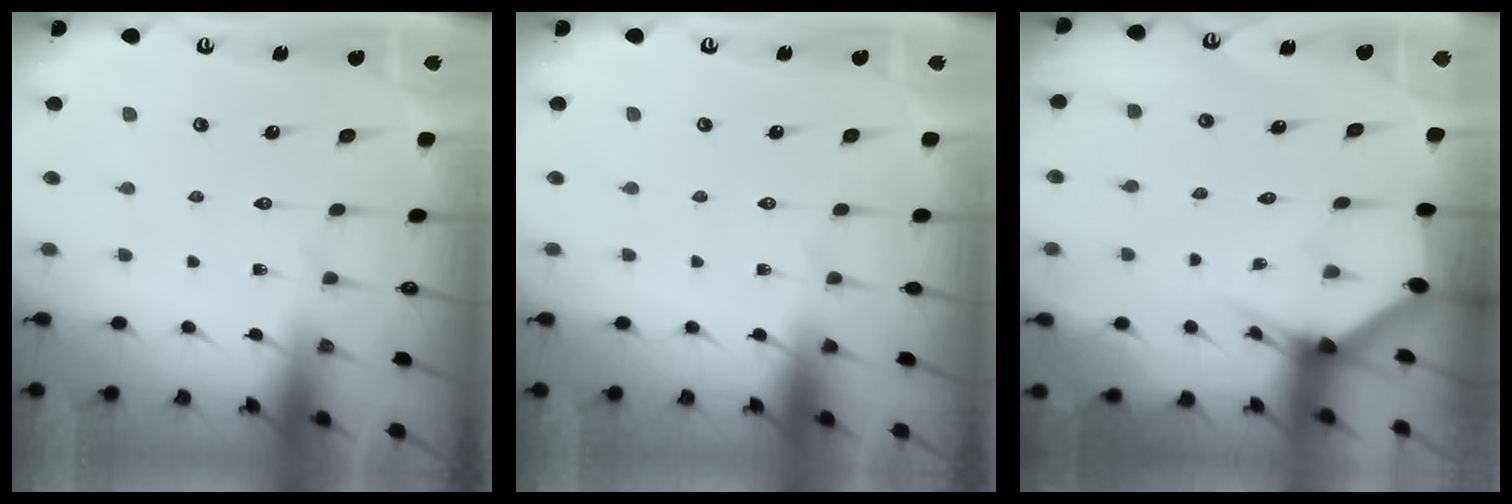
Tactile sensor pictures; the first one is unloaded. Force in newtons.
{"total": 0.0}
{"total": 2.9, "press": 2.9, "slide": 0.1}